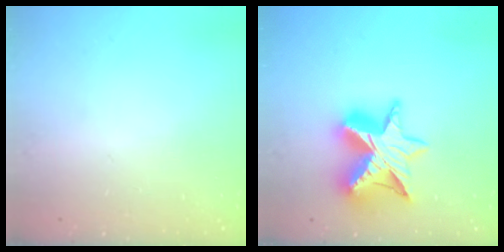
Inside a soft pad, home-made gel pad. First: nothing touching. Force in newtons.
{"total": 13.9, "press": 13.8, "slide": 1.0}